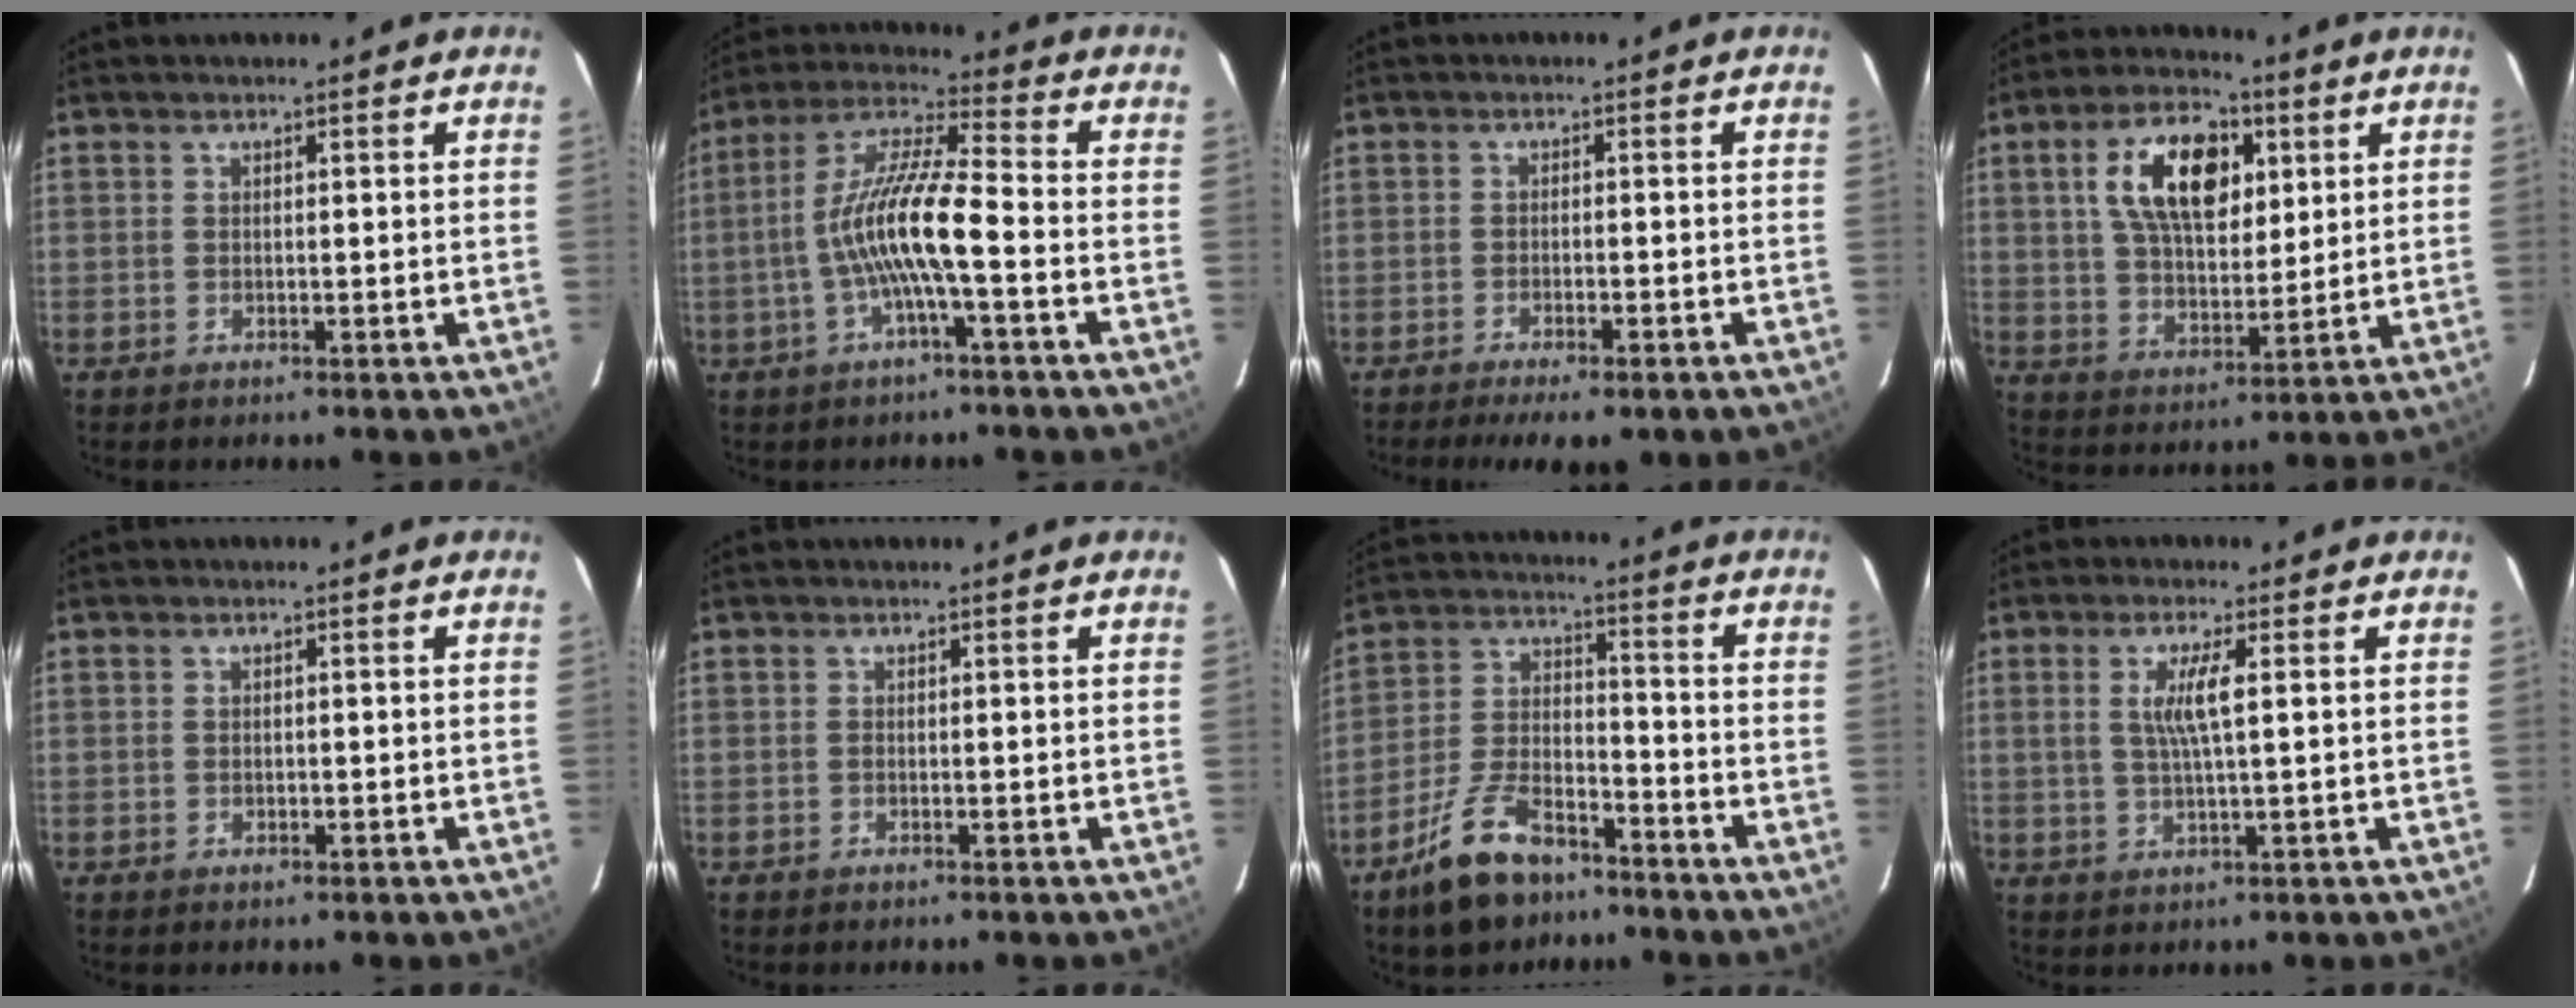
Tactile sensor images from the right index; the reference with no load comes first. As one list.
[{"total": 12.1, "force": [-3.0, 1.4, 11.7], "torque": [-0.232, 0.012, -0.059]}, {"total": 8.2, "force": [-6.2, 2.1, 4.9], "torque": [-0.111, -0.024, -0.092]}, {"total": 15.0, "force": [5.1, 8.2, 11.5], "torque": [-0.200, 0.022, 0.090]}, {"total": 0.8, "force": [-0.3, 0.7, 0.2], "torque": [-0.001, -0.001, -0.004]}, {"total": 0.0}, {"total": 13.3, "force": [-9.3, 6.1, 7.3], "torque": [-0.159, 0.007, -0.165]}, {"total": 5.0, "force": [1.0, 0.3, 4.9], "torque": [-0.095, -0.003, 0.019]}]